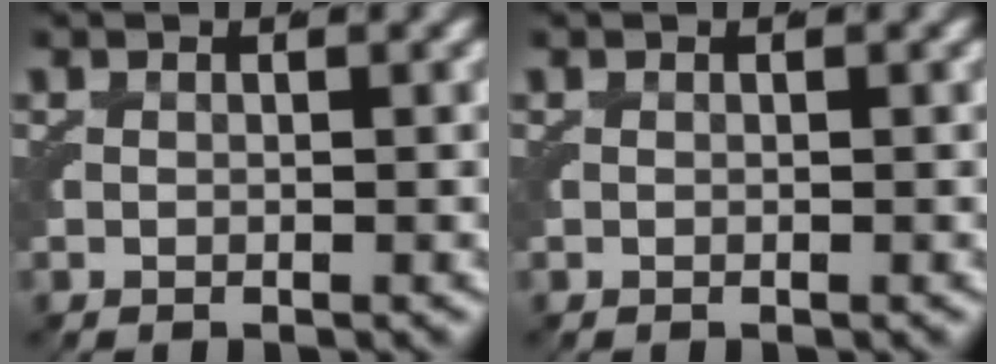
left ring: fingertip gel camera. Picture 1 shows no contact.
{"total": 0.0}